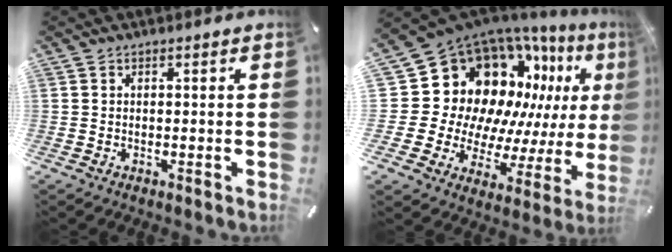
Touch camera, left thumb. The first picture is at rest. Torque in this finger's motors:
{"motor_torque": [2.50, 2.51, 1.49, -1.28, 0.36]}